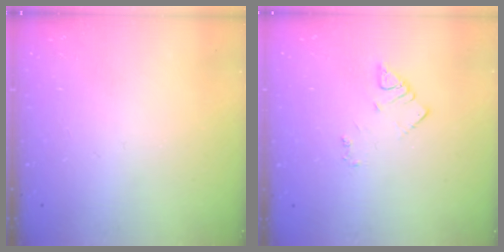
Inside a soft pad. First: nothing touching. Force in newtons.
{"total": 2.9, "press": 2.9, "slide": 0.3}